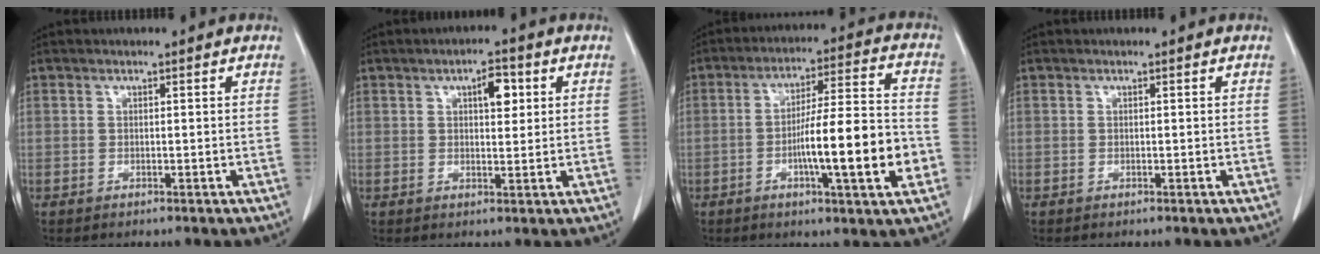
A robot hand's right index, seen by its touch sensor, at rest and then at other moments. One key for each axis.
{"total": 4.2, "fx": 1.6, "fy": 1.7, "fz": 3.5, "tx": -0.057, "ty": 0.005, "tz": 0.022}
{"total": 14.5, "fx": -3.7, "fy": 0.9, "fz": 14.0, "tx": -0.222, "ty": 0.005, "tz": -0.058}
{"total": 0.0}